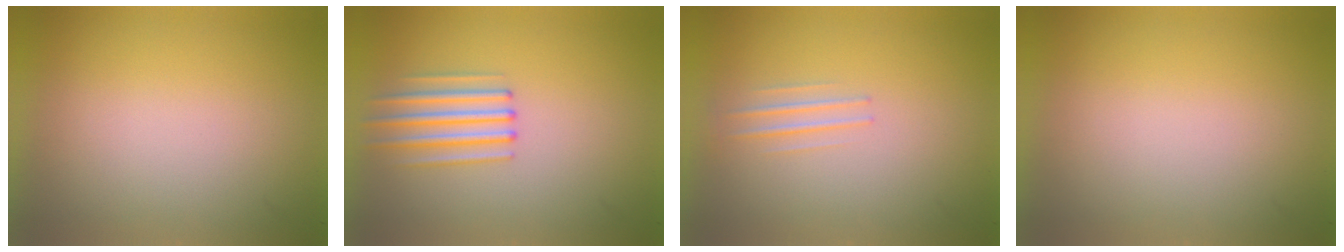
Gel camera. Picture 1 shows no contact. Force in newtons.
{"total": 2.6}
{"total": 1.3}
{"total": 0.0}